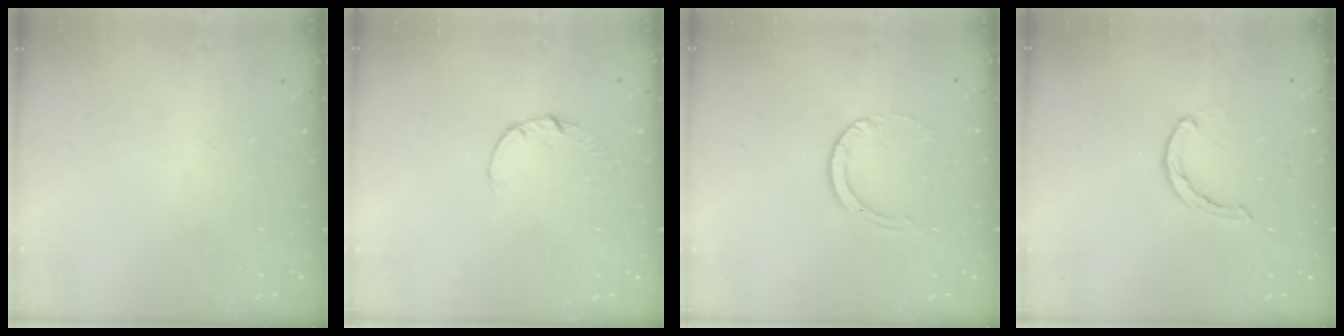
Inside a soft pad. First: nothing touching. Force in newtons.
{"total": 0.5, "press": 0.5, "slide": 0.1}
{"total": 3.9, "press": 3.9, "slide": 0.4}
{"total": 3.0, "press": 3.0, "slide": 0.4}